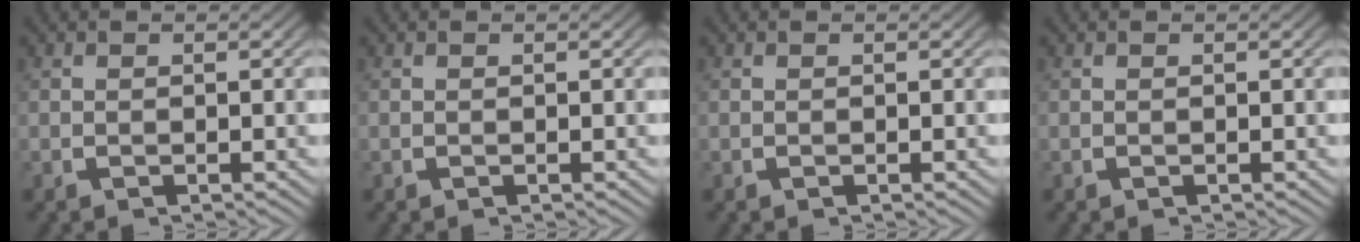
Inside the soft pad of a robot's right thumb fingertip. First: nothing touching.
{"total": 0.0}
{"total": 0.0}
{"total": 0.0}